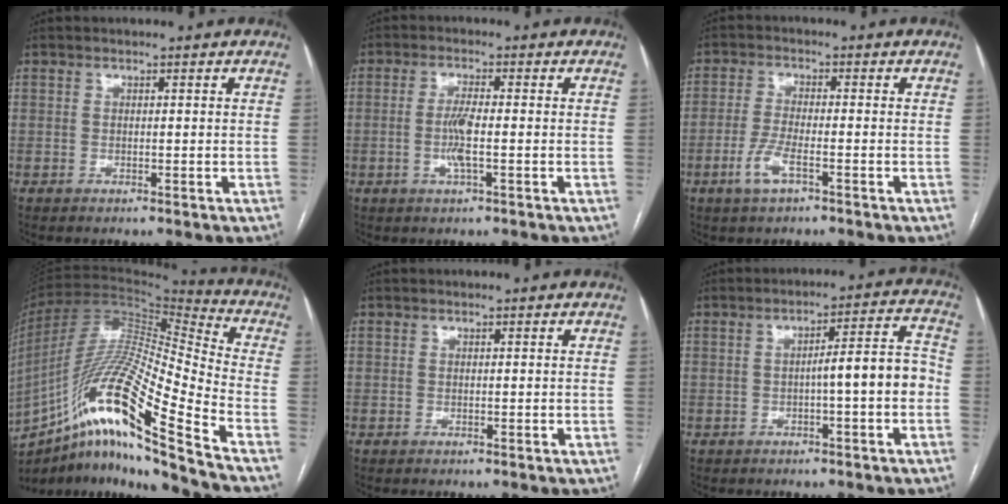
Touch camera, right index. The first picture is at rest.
{"total": 4.2, "force": [-0.8, 0.2, 4.1], "torque": [-0.085, -0.006, -0.016]}
{"total": 4.5, "force": [-2.2, 1.0, 3.8], "torque": [-0.087, -0.004, -0.042]}
{"total": 23.7, "force": [-13.6, 0.0, 19.4], "torque": [-0.375, -0.025, -0.250]}
{"total": 0.0}
{"total": 7.0, "force": [-1.6, 0.4, 6.8], "torque": [-0.094, 0.027, -0.023]}